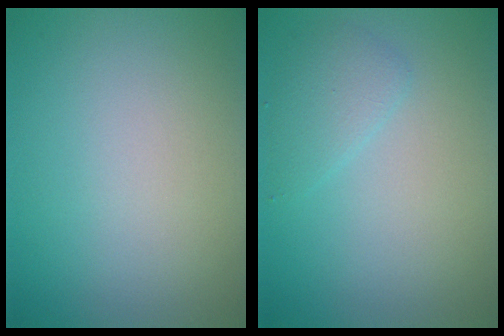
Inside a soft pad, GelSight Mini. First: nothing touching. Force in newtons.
{"total": 1.8, "press": 1.8, "slide": 0.1}